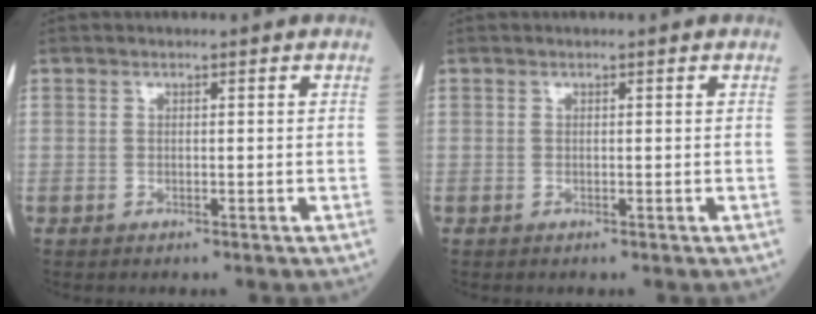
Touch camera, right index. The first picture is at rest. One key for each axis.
{"total": 0.0}